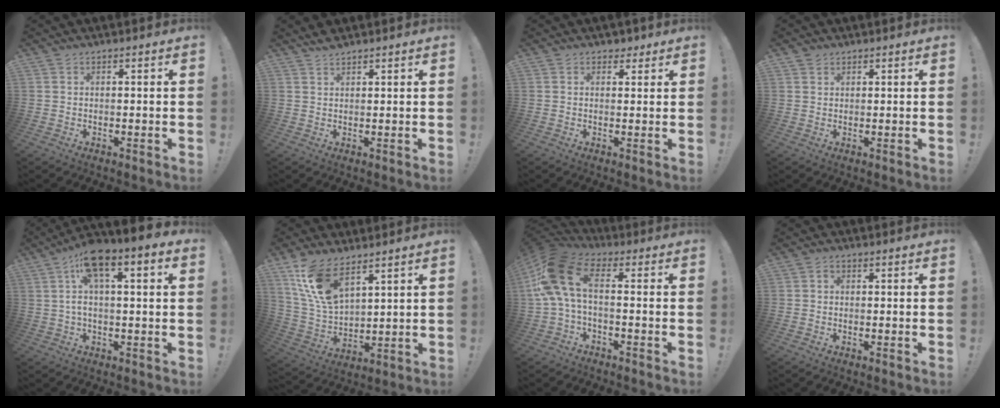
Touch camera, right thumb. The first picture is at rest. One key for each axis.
{"total": 2.4, "fx": 2.3, "fy": 0.6, "fz": 0.5, "tx": -0.006, "ty": -0.011, "tz": 0.042}
{"total": 2.8, "fx": 1.7, "fy": 2.1, "fz": 1.0, "tx": 0.007, "ty": -0.008, "tz": 0.026}
{"total": 1.9, "fx": 1.4, "fy": 1.4, "fz": 0.1, "tx": 0.000, "ty": -0.003, "tz": 0.025}
{"total": 8.7, "fx": 3.0, "fy": 2.5, "fz": 7.7, "tx": -0.133, "ty": -0.012, "tz": 0.051}
{"total": 14.0, "fx": 9.3, "fy": 6.3, "fz": 8.4, "tx": -0.178, "ty": -0.052, "tz": 0.175}
{"total": 13.4, "fx": 1.5, "fy": 6.9, "fz": 11.3, "tx": -0.235, "ty": 0.006, "tz": 0.031}
{"total": 1.0, "fx": -0.2, "fy": 0.9, "fz": 0.3, "tx": -0.009, "ty": 0.006, "tz": -0.004}